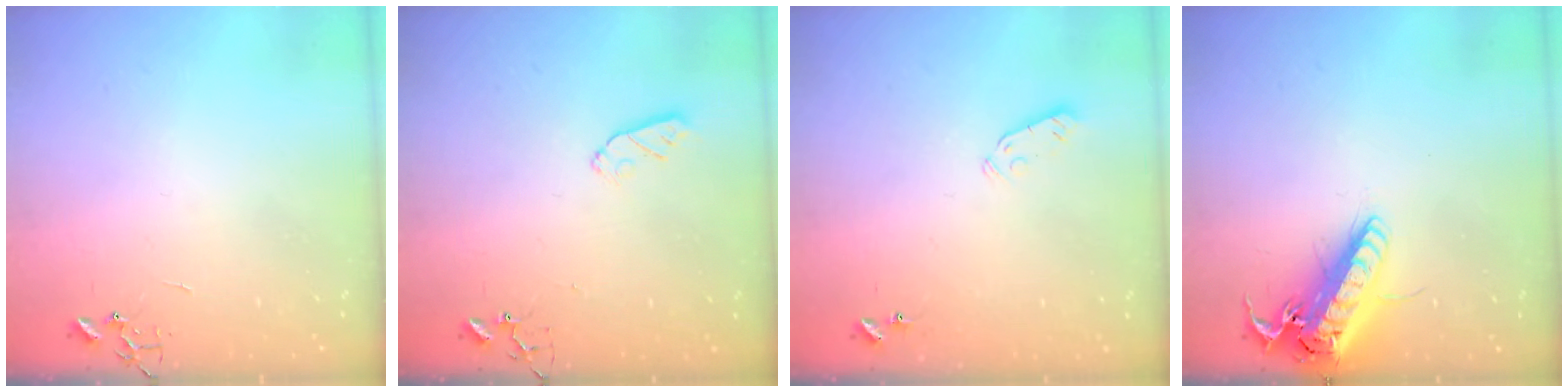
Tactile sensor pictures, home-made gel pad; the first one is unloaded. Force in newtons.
{"total": 4.9, "press": 4.8, "slide": 0.6}
{"total": 3.7, "press": 3.6, "slide": 0.6}
{"total": 19.1, "press": 18.8, "slide": 3.3}